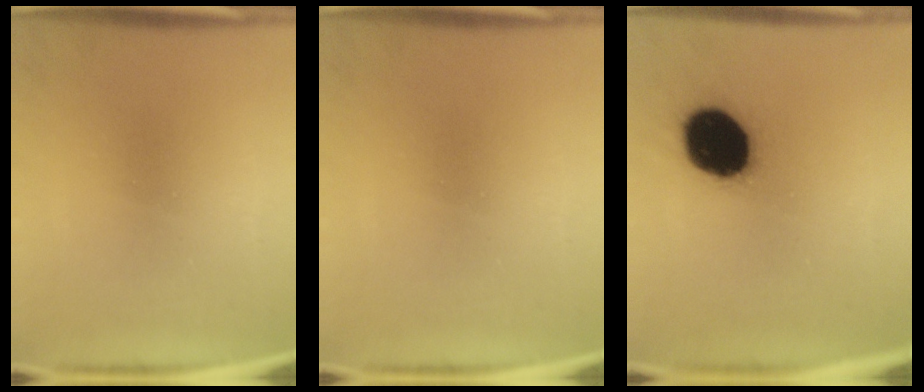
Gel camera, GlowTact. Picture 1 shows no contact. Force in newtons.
{"total": 0.0}
{"total": 19.6}